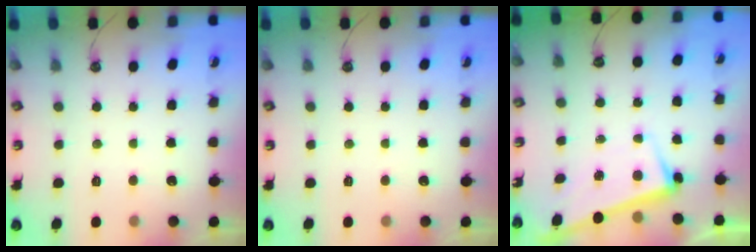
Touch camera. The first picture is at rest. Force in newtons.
{"total": 0.0}
{"total": 2.5, "press": 2.4, "slide": 0.8}